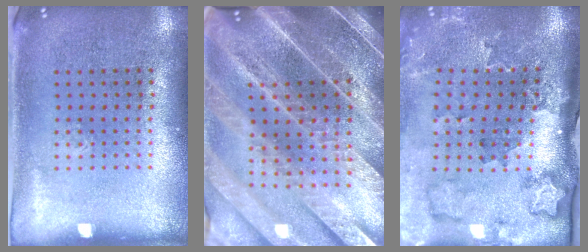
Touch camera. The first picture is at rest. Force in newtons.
{"total": 5.5, "press": 4.7, "slide": 2.9}
{"total": 2.2, "press": 2.0, "slide": 1.0}